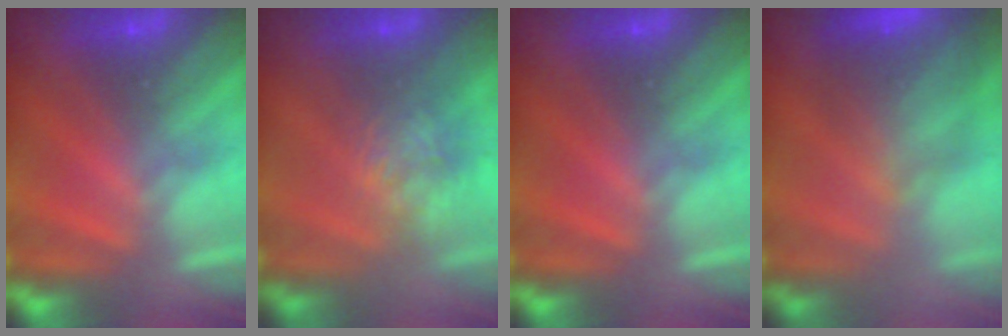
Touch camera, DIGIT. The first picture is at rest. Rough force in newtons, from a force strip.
{"total": 4.6}
{"total": 0.0}
{"total": 9.6}